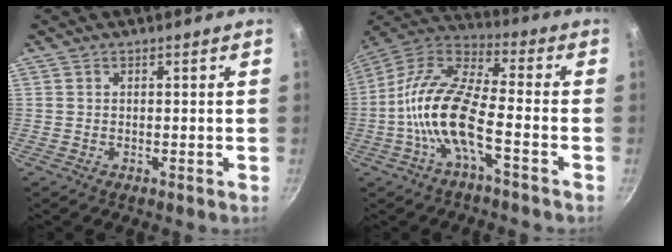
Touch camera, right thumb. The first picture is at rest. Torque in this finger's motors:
{"motor_torque": [-0.08, 0.78, 1.93, -0.83, 0.68]}